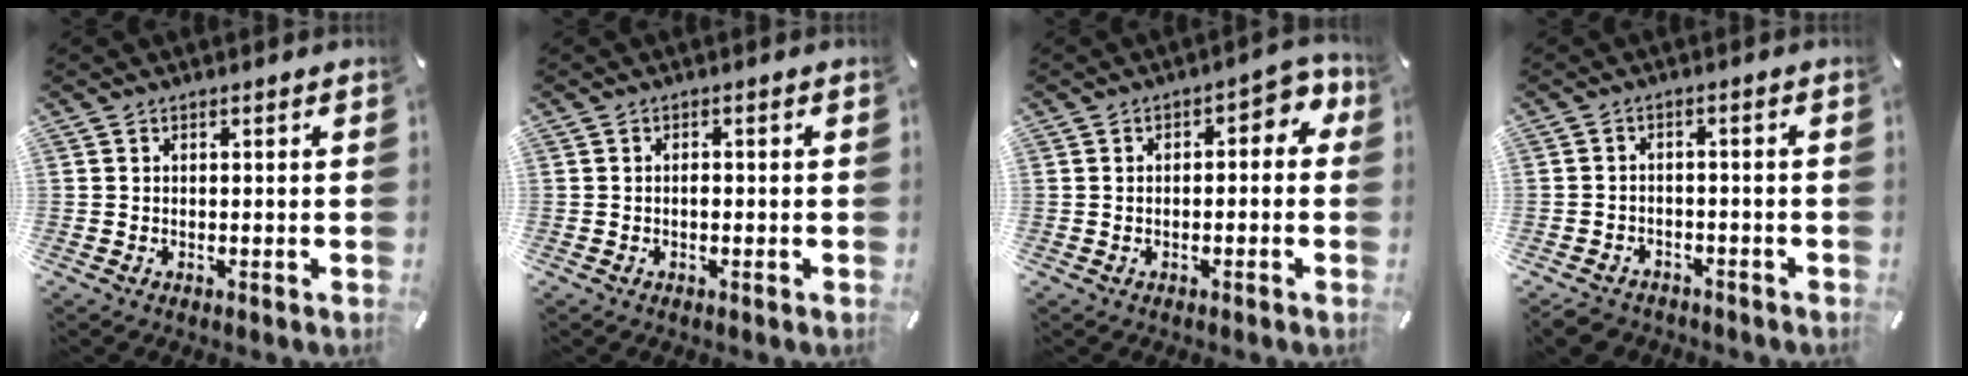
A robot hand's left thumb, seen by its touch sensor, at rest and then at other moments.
{"total": 1.1, "force": [-0.3, 0.6, 0.8], "torque": [-0.017, -0.001, -0.007]}
{"total": 5.3, "force": [0.2, 2.8, 4.5], "torque": [-0.055, -0.001, -0.007]}
{"total": 3.7, "force": [-2.9, 2.2, 0.9], "torque": [-0.027, 0.014, -0.060]}